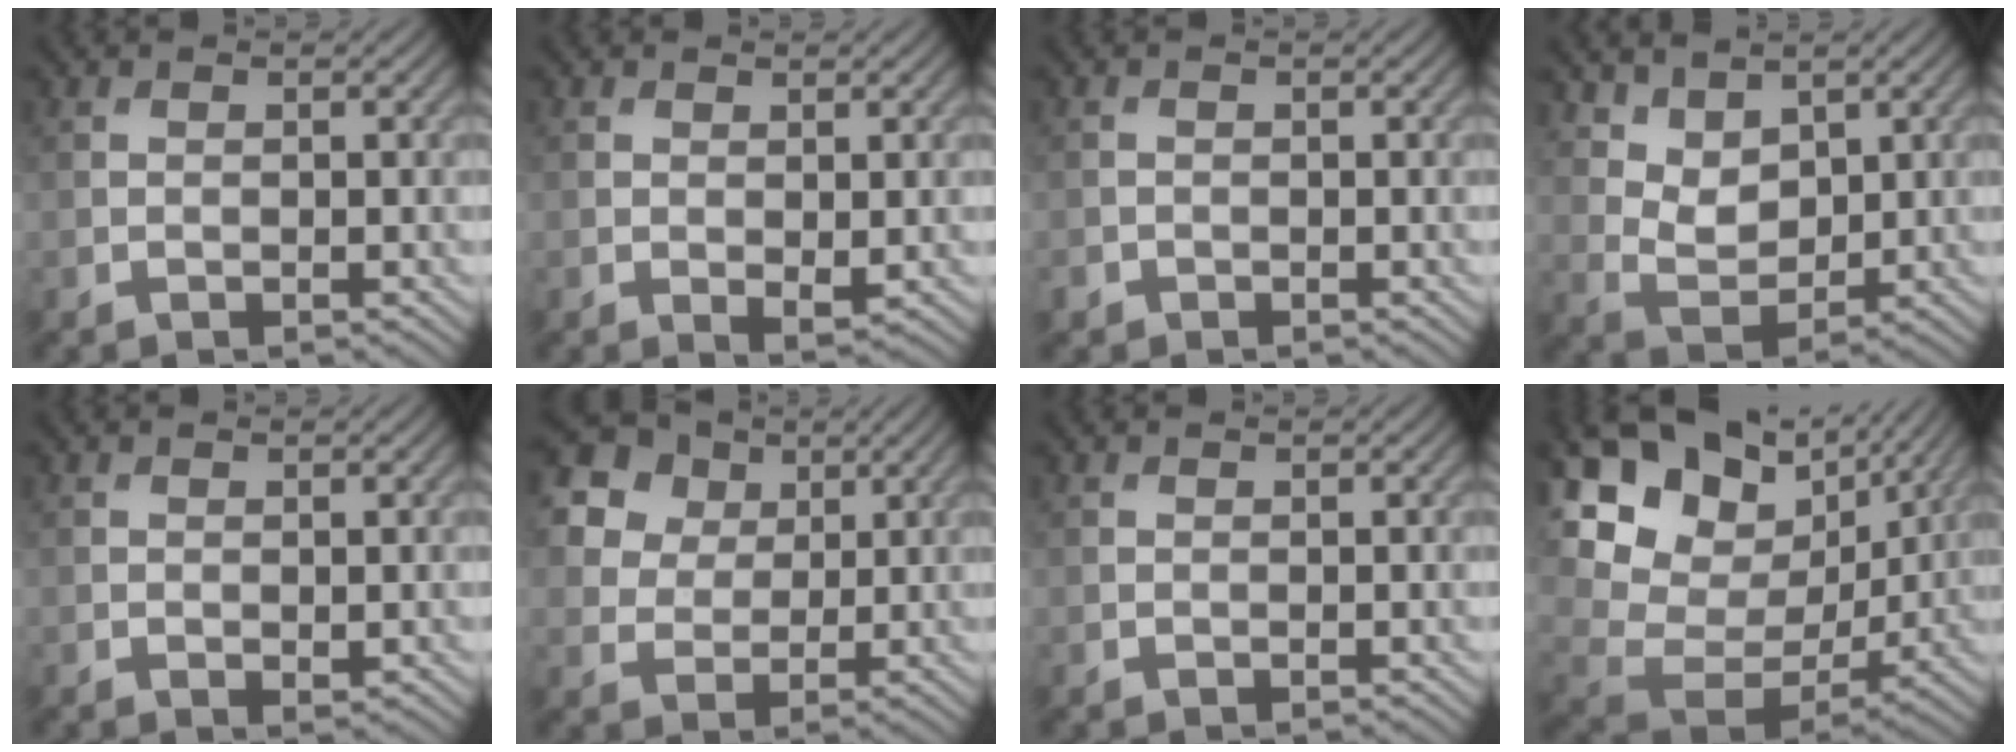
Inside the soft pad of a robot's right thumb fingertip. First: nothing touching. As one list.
[{"total": 1.6, "force": [0.4, 0.8, 1.3], "torque": [-0.025, -0.009, 0.012]}, {"total": 1.0, "force": [-0.5, 0.8, 0.1], "torque": [-0.002, -0.006, -0.014]}, {"total": 5.2, "force": [3.6, 2.9, 2.4], "torque": [-0.066, -0.015, 0.074]}, {"total": 0.8, "force": [0.3, 0.5, 0.5], "torque": [-0.007, -0.005, 0.009]}, {"total": 15.8, "force": [8.5, 11.7, 6.5], "torque": [-0.226, 0.034, 0.172]}, {"total": 0.0}, {"total": 18.8, "force": [8.3, 13.0, 10.6], "torque": [-0.265, 0.022, 0.175]}]